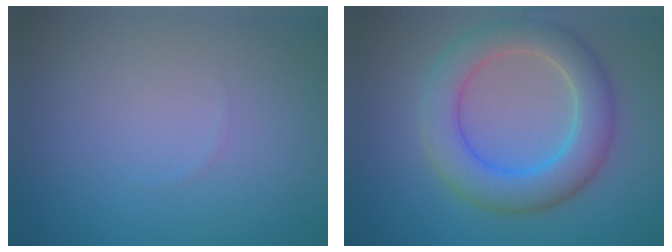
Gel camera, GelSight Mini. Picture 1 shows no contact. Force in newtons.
{"total": 6.1, "press": 6.1, "slide": 0.4}